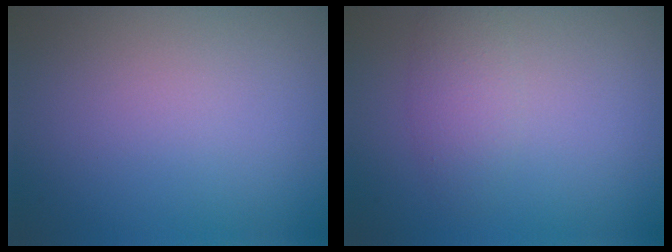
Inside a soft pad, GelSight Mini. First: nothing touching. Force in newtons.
{"total": 2.4, "press": 2.4, "slide": 0.0}